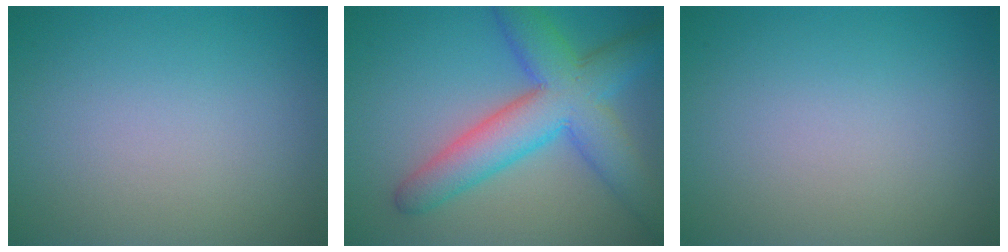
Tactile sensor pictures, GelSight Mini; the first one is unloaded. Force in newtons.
{"total": 8.2, "press": 8.2, "slide": 0.2}
{"total": 0.0}